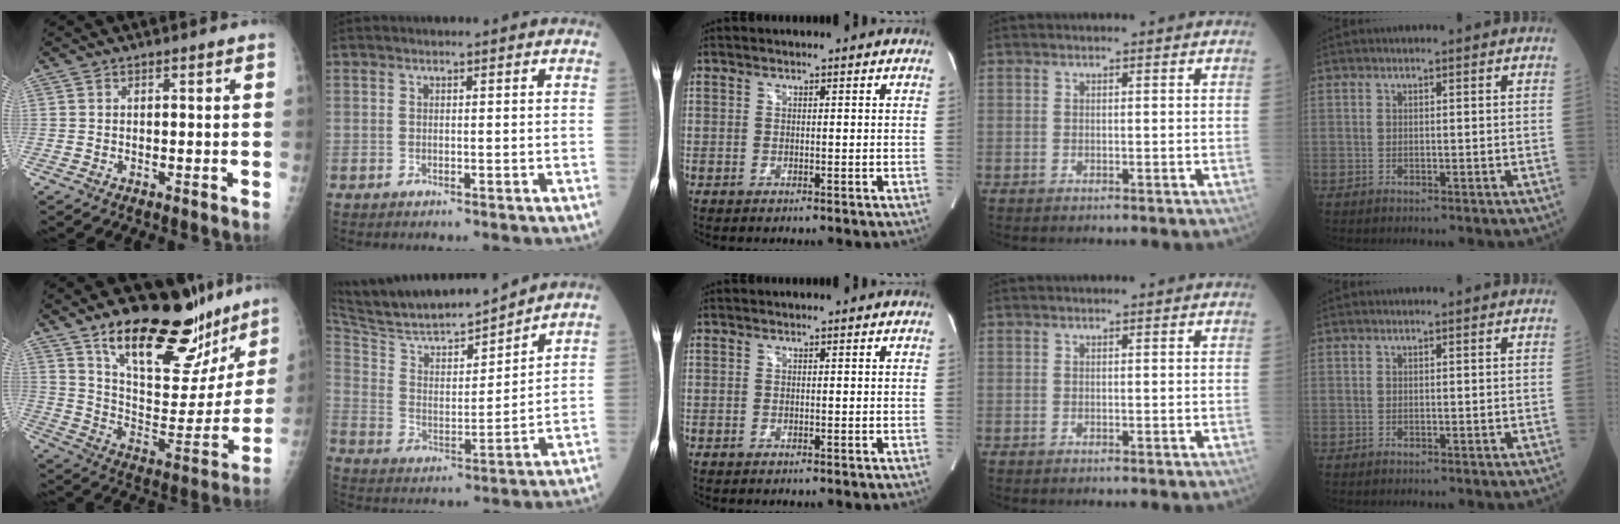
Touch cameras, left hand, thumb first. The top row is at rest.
{"thumb": {"total": 28.0, "force": [19.0, 11.6, 17.0], "torque": [-0.203, -0.079, 0.299]}, "index": {"total": 16.8, "force": [15.1, 1.8, 7.1], "torque": [-0.131, 0.000, 0.262]}}